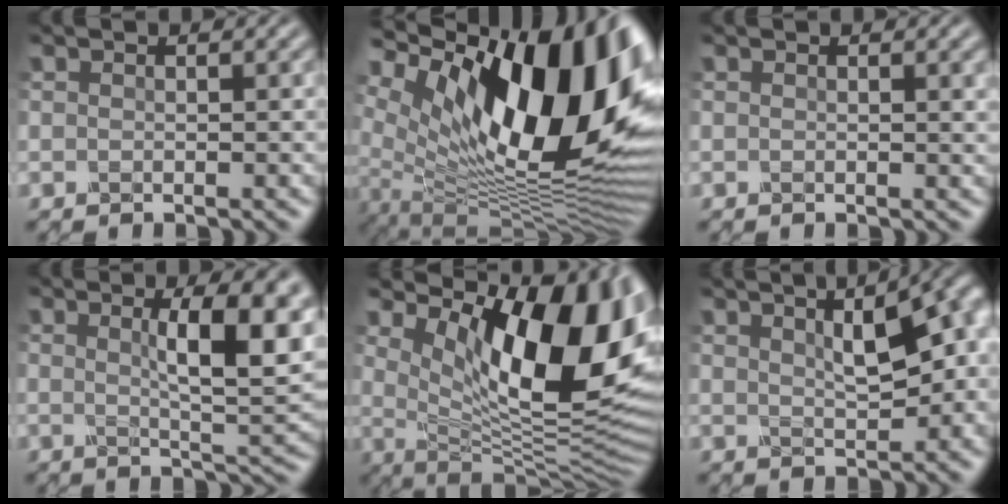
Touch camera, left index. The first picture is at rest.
{"total": 18.5, "force": [6.1, 8.5, 15.3], "torque": [-0.239, 0.015, 0.100]}
{"total": 0.9, "force": [0.4, 0.2, 0.8], "torque": [-0.006, 0.002, 0.004]}
{"total": 8.7, "force": [2.3, 2.2, 8.1], "torque": [-0.104, 0.004, 0.037]}
{"total": 15.4, "force": [5.2, 6.8, 12.8], "torque": [-0.168, -0.010, 0.090]}
{"total": 8.5, "force": [3.2, 3.4, 7.1], "torque": [-0.074, 0.026, 0.046]}